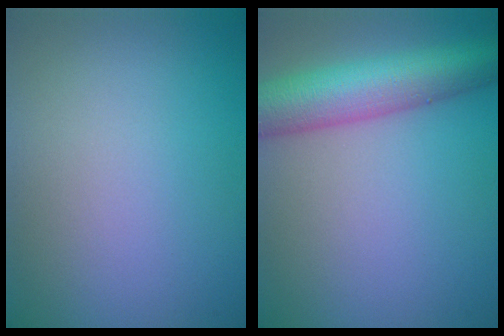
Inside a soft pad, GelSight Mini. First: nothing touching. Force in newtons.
{"total": 8.1, "press": 8.1, "slide": 0.2}